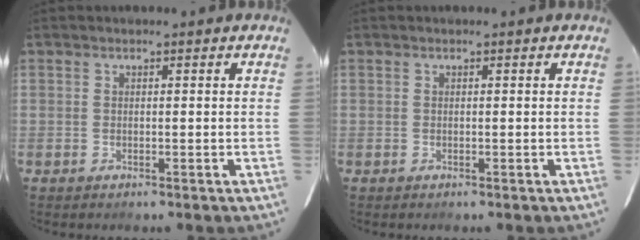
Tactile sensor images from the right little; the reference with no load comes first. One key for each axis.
{"total": 0.0}